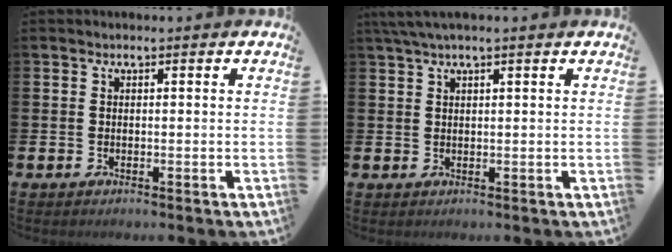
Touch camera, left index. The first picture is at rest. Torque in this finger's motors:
{"motor_torque": [0.88, -1.26, 0.08, 0.06]}